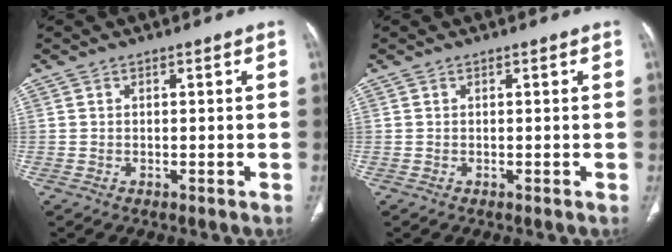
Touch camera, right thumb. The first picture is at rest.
{"total": 0.0}